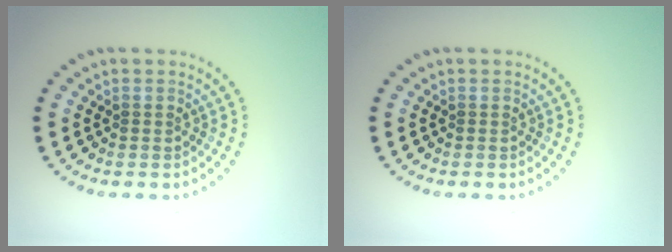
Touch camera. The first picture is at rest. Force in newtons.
{"total": 0.0}